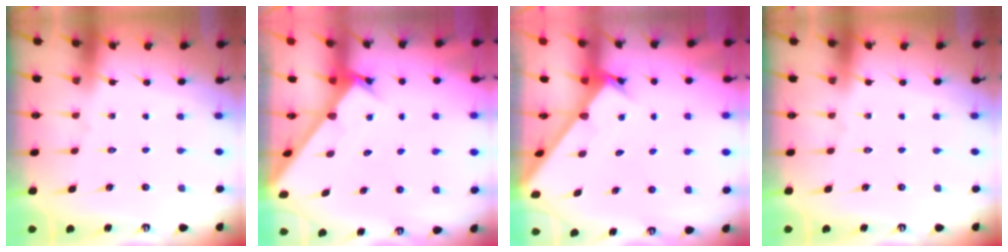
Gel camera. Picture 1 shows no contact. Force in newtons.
{"total": 2.2, "press": 2.2, "slide": 0.1}
{"total": 2.2, "press": 2.2, "slide": 0.1}
{"total": 0.0}